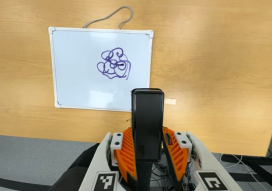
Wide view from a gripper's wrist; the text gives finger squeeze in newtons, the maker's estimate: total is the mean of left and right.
{"total": 4.6, "left": 2.9, "right": 6.3}